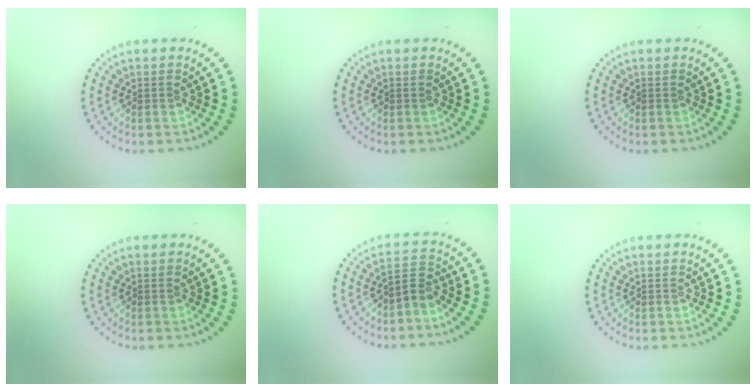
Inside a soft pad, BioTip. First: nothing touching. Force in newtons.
{"total": 0.0}
{"total": 0.0}
{"total": 0.0}
{"total": 2.1, "press": 1.5, "slide": 1.5}
{"total": 0.0}